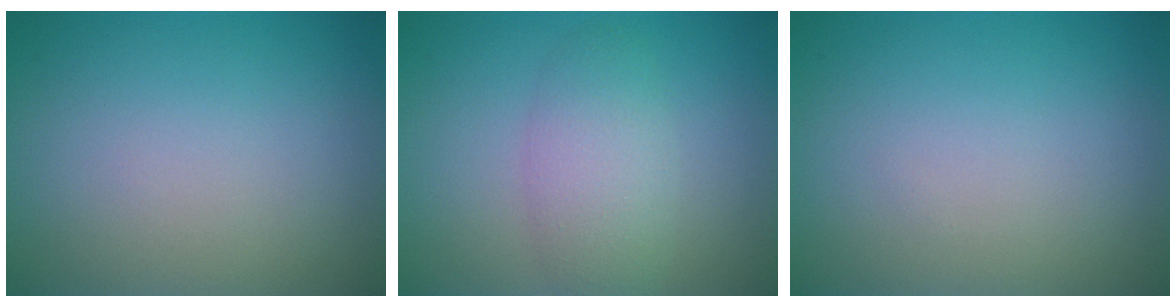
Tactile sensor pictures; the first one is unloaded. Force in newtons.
{"total": 3.6, "press": 3.6, "slide": 0.1}
{"total": 0.0}